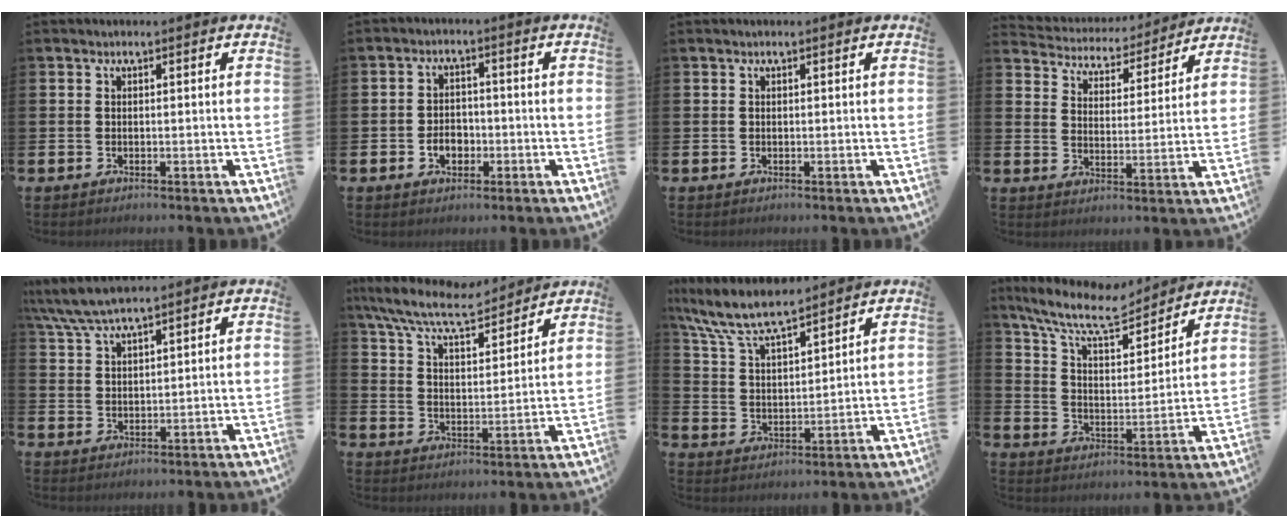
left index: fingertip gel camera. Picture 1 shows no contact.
{"total": 3.2, "force": [-1.1, 2.4, 1.8], "torque": [-0.014, -0.007, -0.029]}
{"total": 0.0}
{"total": 4.8, "force": [4.6, 1.2, -0.2], "torque": [-0.015, -0.046, 0.073]}
{"total": 5.9, "force": [5.5, 0.7, 2.0], "torque": [-0.055, -0.019, 0.101]}
{"total": 9.1, "force": [8.3, 1.5, 3.4], "torque": [-0.099, -0.048, 0.145]}
{"total": 8.5, "force": [7.9, 1.4, 3.0], "torque": [-0.088, -0.043, 0.139]}
{"total": 10.5, "force": [9.2, 2.7, 4.3], "torque": [-0.114, -0.054, 0.158]}